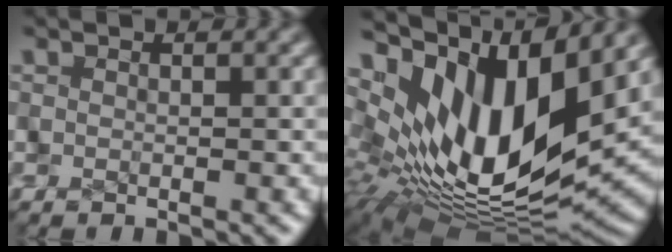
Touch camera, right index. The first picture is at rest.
{"total": 17.9, "force": [1.7, 10.1, 14.7], "torque": [-0.238, -0.028, 0.047]}